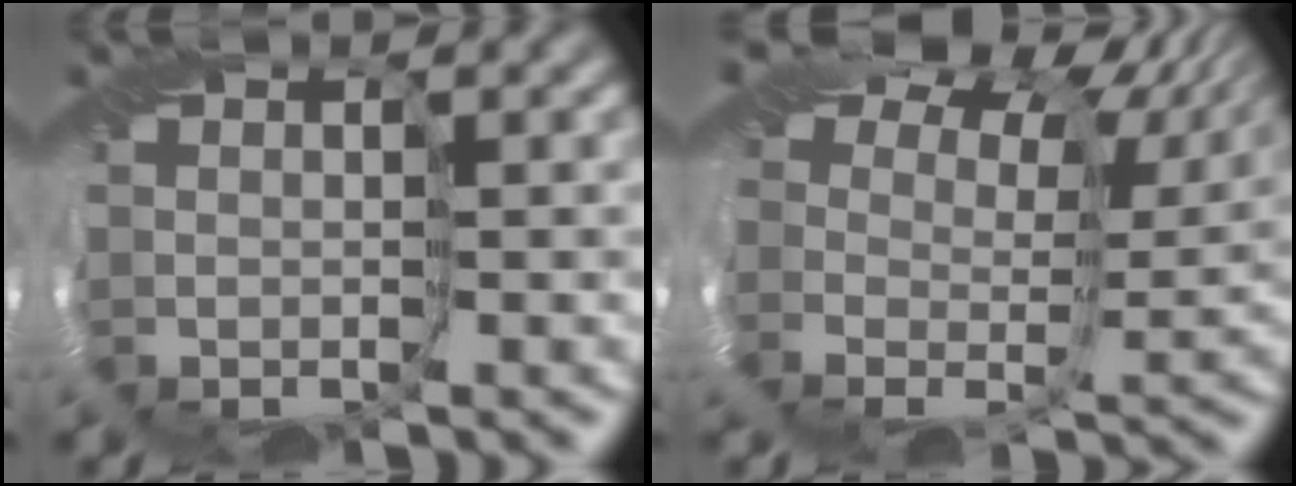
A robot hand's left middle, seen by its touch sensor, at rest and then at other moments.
{"total": 13.0, "force": [8.4, 6.9, 7.1], "torque": [-0.117, 0.035, 0.128]}